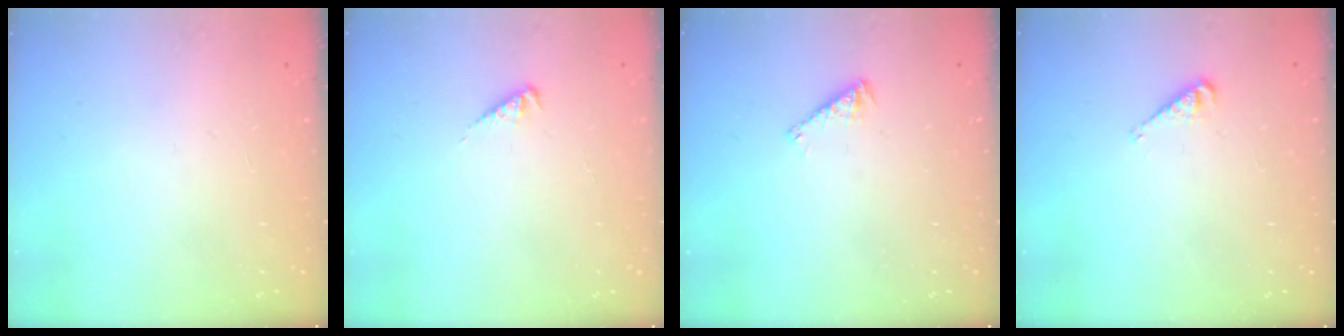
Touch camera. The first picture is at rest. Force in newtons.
{"total": 2.4, "press": 2.3, "slide": 0.5}
{"total": 2.5, "press": 2.5, "slide": 0.5}
{"total": 4.3, "press": 4.3, "slide": 0.2}